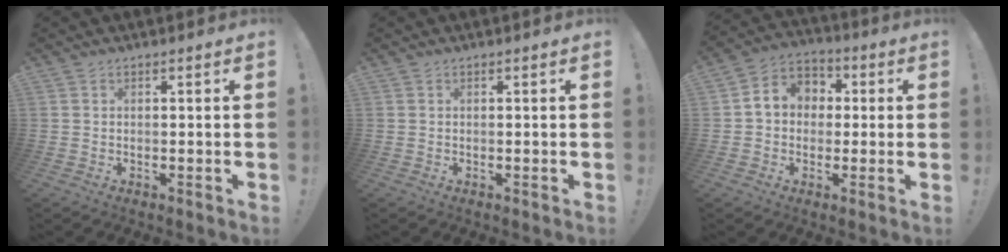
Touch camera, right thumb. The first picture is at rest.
{"total": 0.0}
{"total": 7.8, "force": [0.5, 7.1, 3.2], "torque": [-0.045, 0.011, 0.017]}